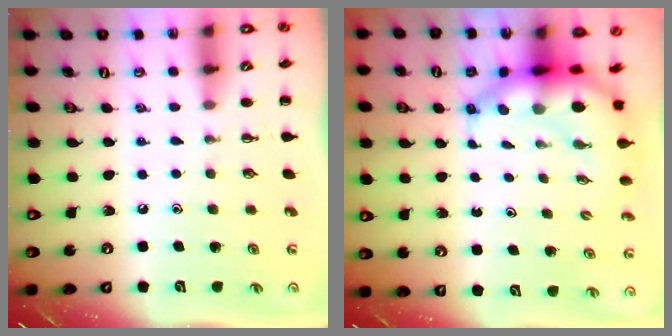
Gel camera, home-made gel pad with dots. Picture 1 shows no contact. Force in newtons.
{"total": 6.9, "press": 6.7, "slide": 1.7}